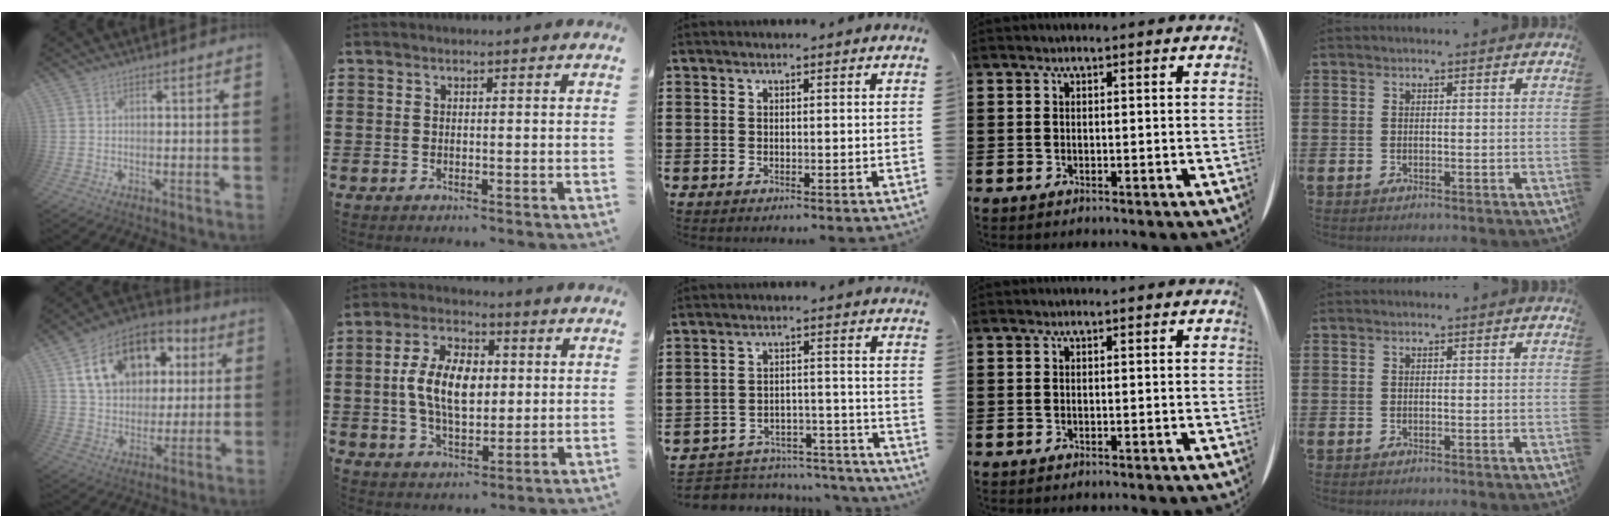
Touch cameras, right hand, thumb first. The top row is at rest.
{"thumb": {"total": 18.1, "force": [7.5, 12.9, 10.2], "torque": [-0.164, -0.020, 0.151]}, "index": {"total": 9.7, "force": [0.5, 5.6, 7.9], "torque": [-0.172, 0.013, 0.006]}, "middle": {"total": 5.1, "force": [-5.0, 1.0, 0.4], "torque": [-0.016, 0.011, -0.105]}}